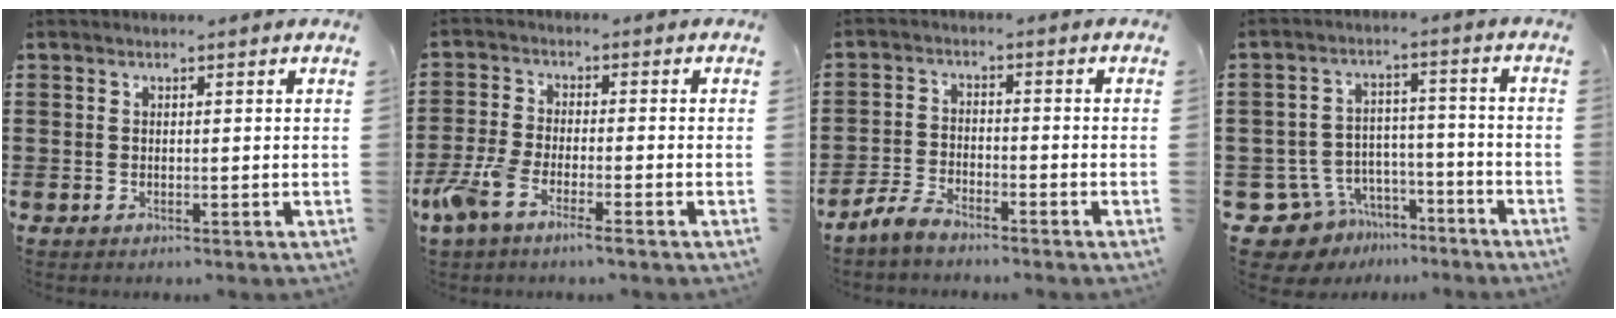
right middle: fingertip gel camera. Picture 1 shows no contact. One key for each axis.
{"total": 5.2, "fx": -3.6, "fy": 1.0, "fz": 3.6, "tx": -0.100, "ty": -0.014, "tz": -0.072}
{"total": 3.8, "fx": -3.5, "fy": 0.7, "fz": 1.2, "tx": -0.043, "ty": 0.003, "tz": -0.077}
{"total": 8.4, "fx": -7.3, "fy": 4.1, "fz": 1.0, "tx": -0.048, "ty": 0.017, "tz": -0.146}